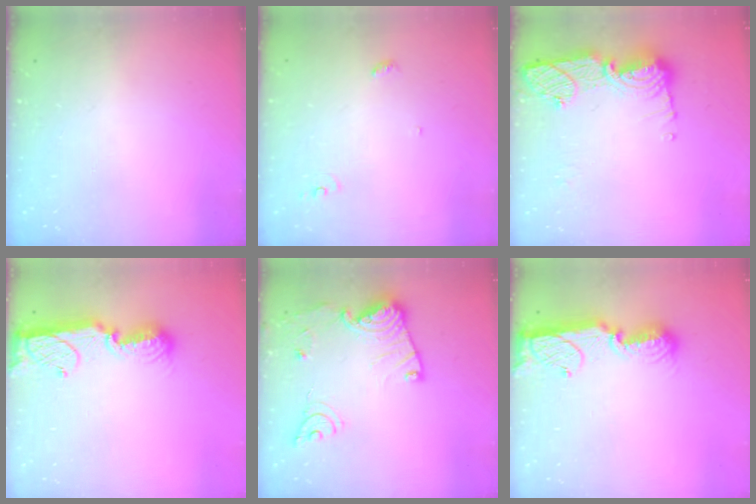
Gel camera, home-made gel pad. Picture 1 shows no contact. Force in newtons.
{"total": 3.6, "press": 3.6, "slide": 0.2}
{"total": 13.4, "press": 13.4, "slide": 1.3}
{"total": 11.5, "press": 11.4, "slide": 1.2}
{"total": 18.4, "press": 18.3, "slide": 1.9}
{"total": 11.5, "press": 11.4, "slide": 1.2}